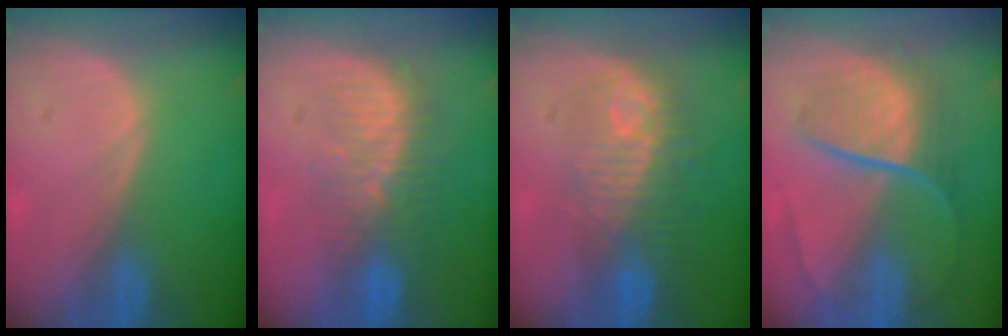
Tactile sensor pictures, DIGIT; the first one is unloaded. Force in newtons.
{"total": 8.1, "press": 7.4, "slide": 3.3}
{"total": 9.7, "press": 8.9, "slide": 3.9}
{"total": 9.2, "press": 7.6, "slide": 5.2}